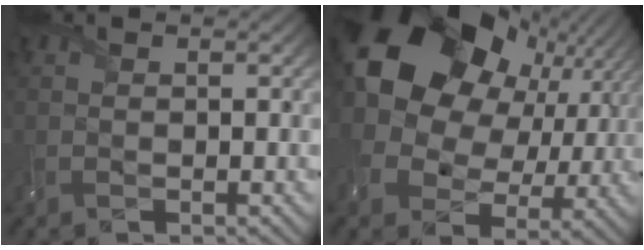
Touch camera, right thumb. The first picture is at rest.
{"total": 20.4, "force": [5.1, 14.8, 13.2], "torque": [-0.251, 0.007, 0.099]}